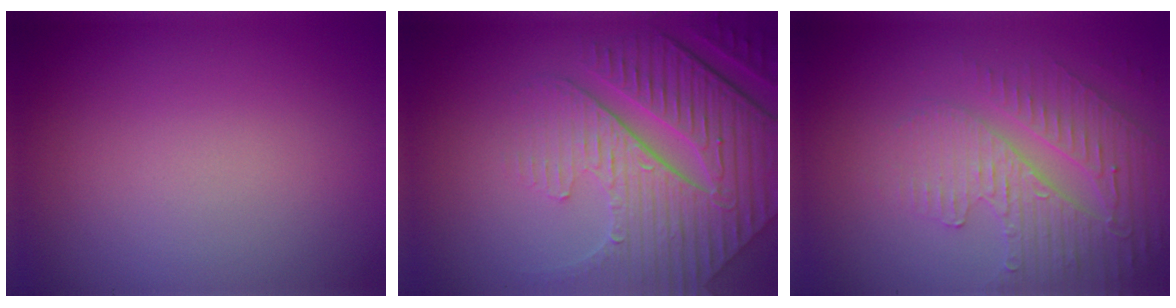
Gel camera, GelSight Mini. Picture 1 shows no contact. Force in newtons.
{"total": 8.9, "press": 6.1, "slide": 6.5}
{"total": 3.9, "press": 3.7, "slide": 1.2}